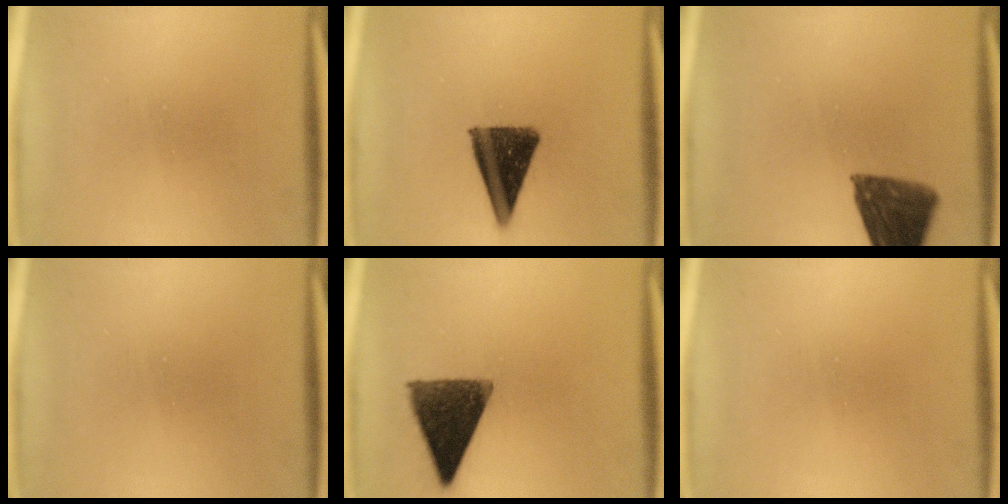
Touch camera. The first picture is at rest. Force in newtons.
{"total": 11.6}
{"total": 10.7}
{"total": 0.0}
{"total": 12.4}
{"total": 0.0}